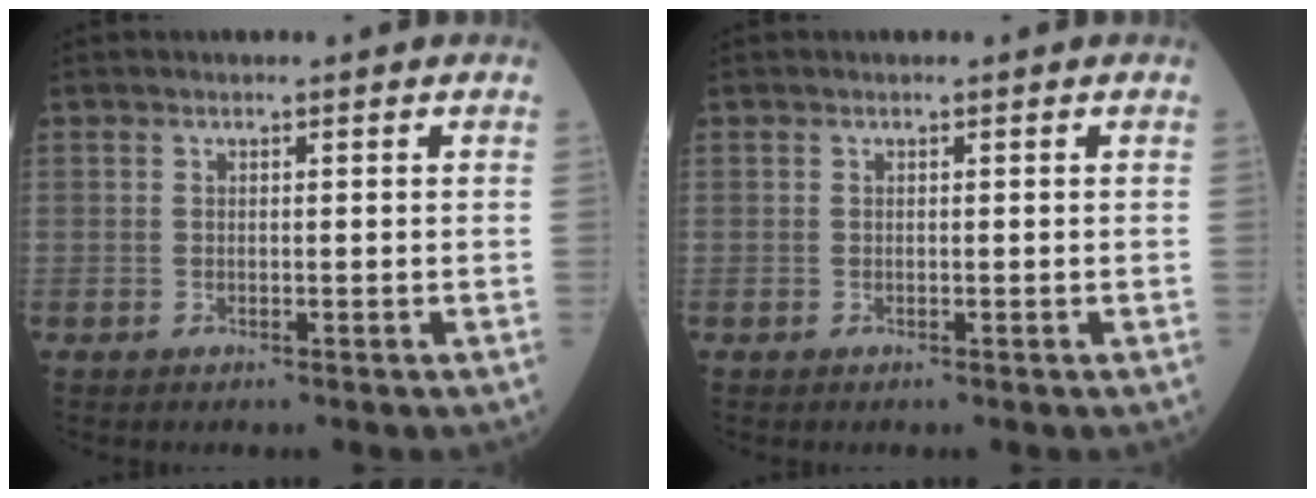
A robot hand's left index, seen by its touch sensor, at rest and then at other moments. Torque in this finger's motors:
{"motor_torque": [0.03, -0.03, 0.00, 0.00]}